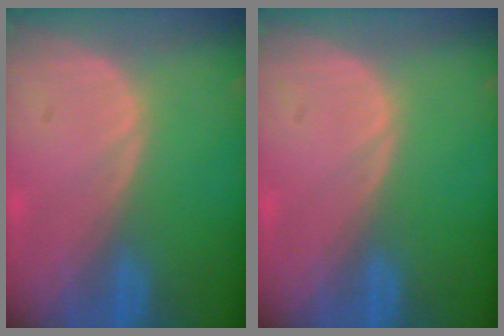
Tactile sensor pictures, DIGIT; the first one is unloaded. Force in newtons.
{"total": 0.0}